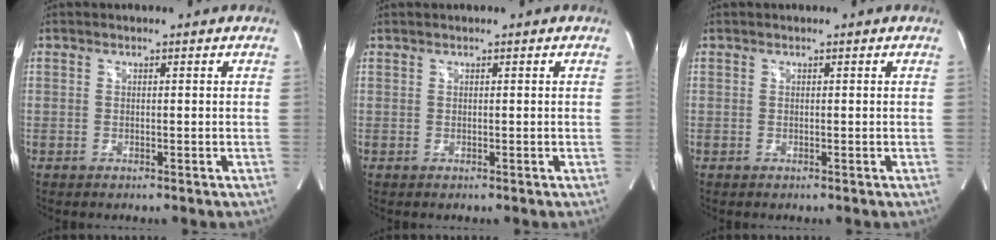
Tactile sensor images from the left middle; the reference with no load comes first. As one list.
[{"total": 0.0}, {"total": 0.0}]